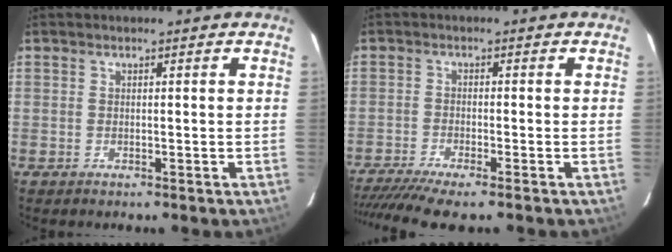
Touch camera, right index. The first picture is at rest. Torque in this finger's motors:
{"motor_torque": [1.05, -0.99, 0.35, 0.13]}